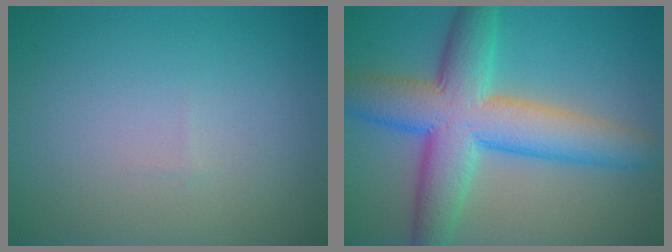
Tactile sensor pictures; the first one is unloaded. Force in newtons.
{"total": 9.6, "press": 9.6, "slide": 0.1}